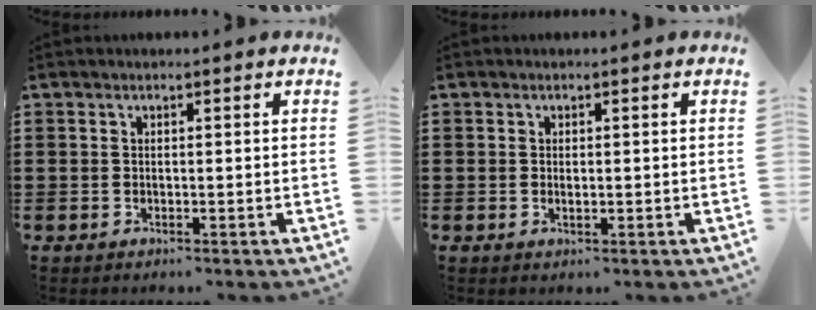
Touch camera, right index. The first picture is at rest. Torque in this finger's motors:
{"motor_torque": [0.53, 1.58, -0.05, -0.01]}